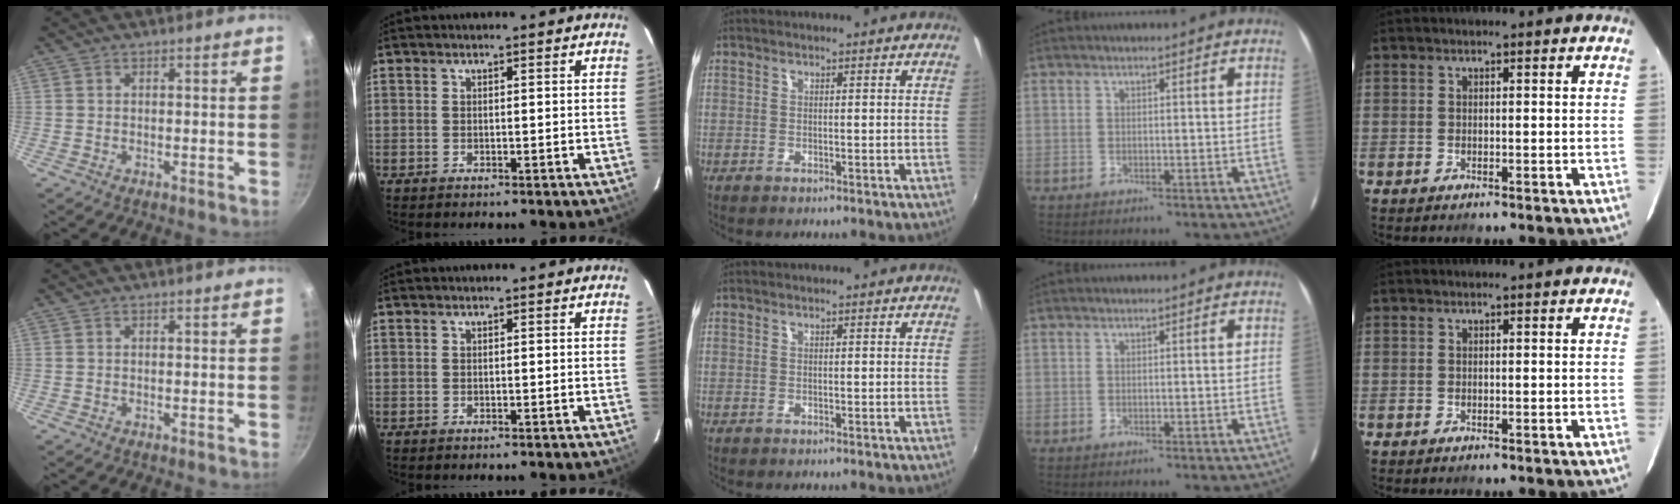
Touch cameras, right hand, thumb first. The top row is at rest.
{}